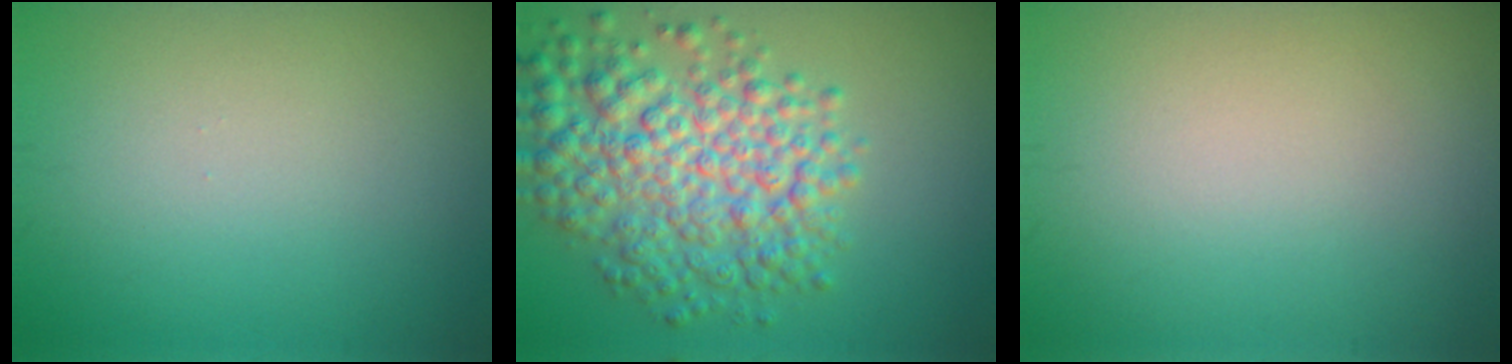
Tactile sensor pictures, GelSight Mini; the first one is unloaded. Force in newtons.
{"total": 7.5, "press": 7.5, "slide": 0.1}
{"total": 0.0}